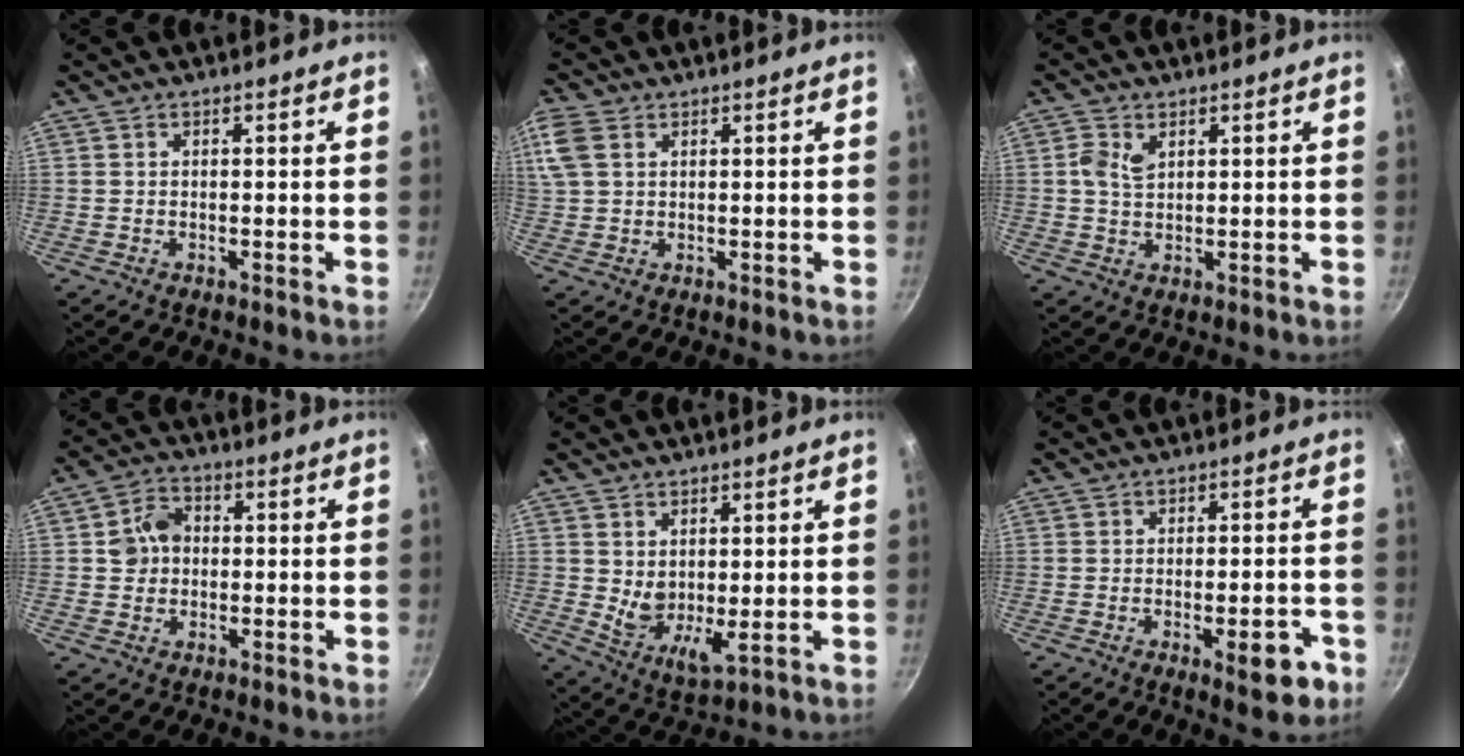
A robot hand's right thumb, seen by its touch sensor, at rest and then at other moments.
{"total": 7.6, "force": [3.0, 5.1, 4.7], "torque": [-0.109, 0.015, 0.060]}
{"total": 3.8, "force": [1.3, 2.4, 2.6], "torque": [-0.047, -0.004, 0.025]}
{"total": 5.7, "force": [0.2, 4.8, 3.1], "torque": [-0.028, 0.012, -0.006]}
{"total": 6.4, "force": [2.2, 3.3, 5.0], "torque": [-0.080, -0.034, 0.047]}
{"total": 7.2, "force": [-3.1, 2.6, 6.0], "torque": [-0.053, 0.016, -0.034]}